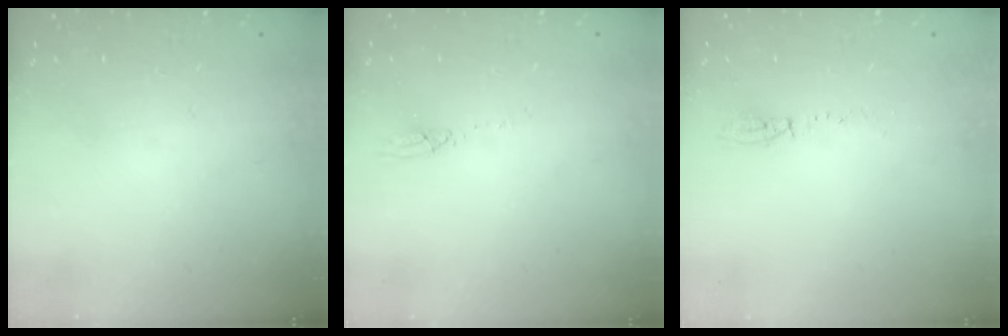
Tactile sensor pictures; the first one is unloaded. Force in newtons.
{"total": 2.7, "press": 2.7, "slide": 0.2}
{"total": 3.9, "press": 3.8, "slide": 0.9}